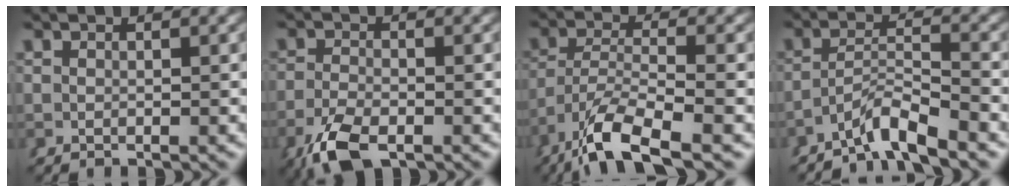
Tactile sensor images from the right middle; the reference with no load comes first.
{"total": 4.4, "force": [-2.9, 1.6, 2.9], "torque": [-0.057, -0.017, -0.040]}
{"total": 7.7, "force": [-3.8, 3.4, 5.8], "torque": [-0.124, -0.037, -0.041]}
{"total": 3.9, "force": [-3.0, 0.2, 2.5], "torque": [-0.032, -0.005, -0.051]}